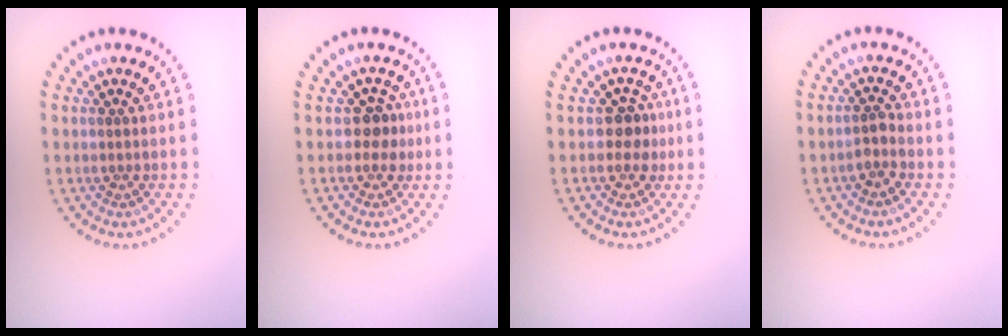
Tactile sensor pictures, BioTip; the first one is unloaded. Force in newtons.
{"total": 1.8, "press": 1.6, "slide": 0.9}
{"total": 1.9, "press": 1.6, "slide": 1.0}
{"total": 1.4, "press": 1.2, "slide": 0.8}